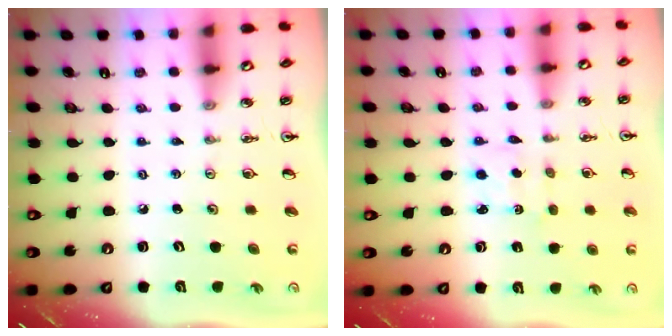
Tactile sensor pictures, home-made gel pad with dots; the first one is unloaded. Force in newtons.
{"total": 2.1, "press": 2.0, "slide": 0.6}